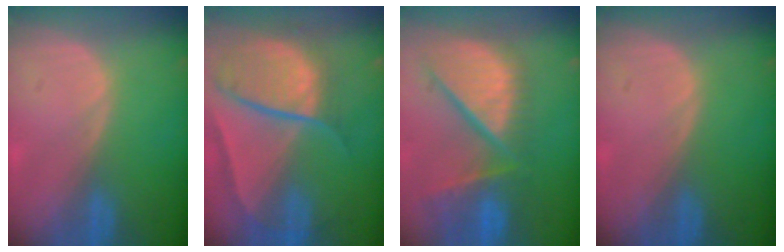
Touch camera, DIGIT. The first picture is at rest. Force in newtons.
{"total": 10.7, "press": 8.9, "slide": 5.9}
{"total": 13.1, "press": 10.8, "slide": 7.3}
{"total": 0.0}